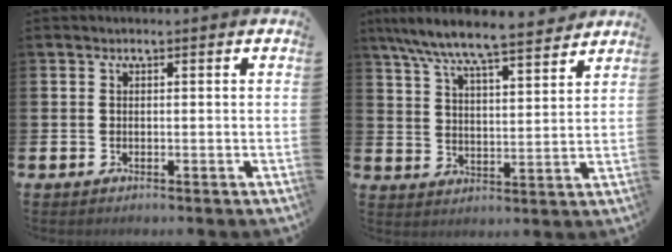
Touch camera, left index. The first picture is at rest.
{"total": 7.9, "force": [7.5, 0.4, 2.5], "torque": [-0.073, -0.053, 0.130]}